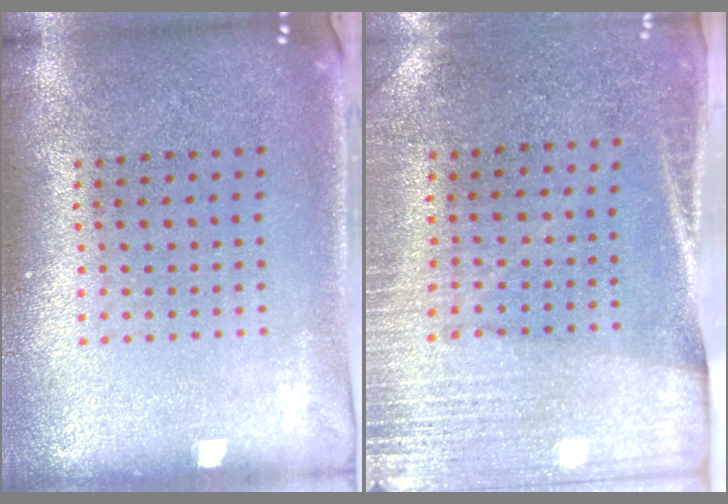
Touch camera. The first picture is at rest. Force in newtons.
{"total": 2.7, "press": 2.4, "slide": 1.2}